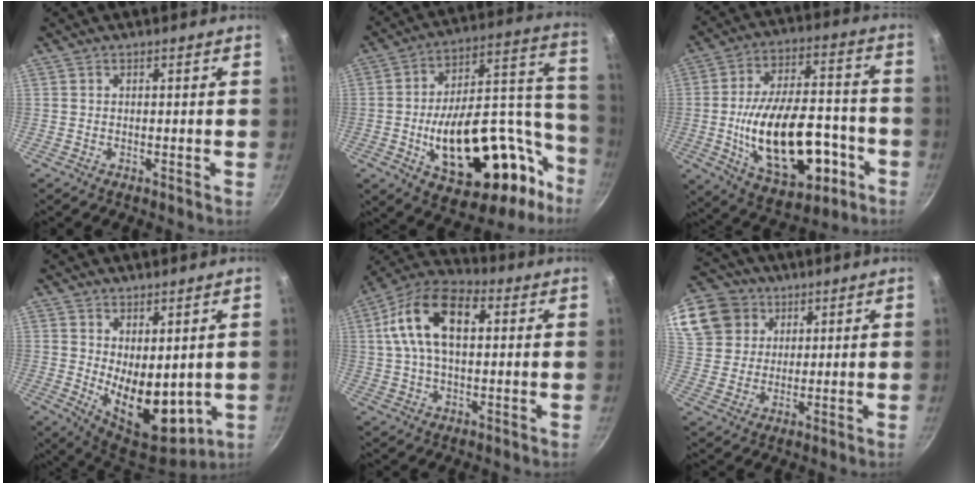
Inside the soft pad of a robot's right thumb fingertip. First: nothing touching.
{"total": 33.6, "force": [-11.6, 17.2, 26.3], "torque": [-0.322, 0.084, -0.151]}
{"total": 24.3, "force": [-6.2, 13.0, 19.6], "torque": [-0.304, 0.039, -0.076]}
{"total": 12.6, "force": [0.8, 7.1, 10.4], "torque": [-0.127, -0.038, 0.034]}
{"total": 16.1, "force": [3.6, 9.1, 12.7], "torque": [-0.214, 0.019, 0.048]}
{"total": 18.5, "force": [8.9, 14.6, 7.1], "torque": [-0.165, 0.014, 0.170]}